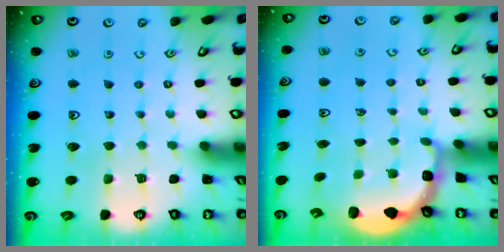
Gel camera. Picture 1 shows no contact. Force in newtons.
{"total": 2.7, "press": 2.3, "slide": 1.4}